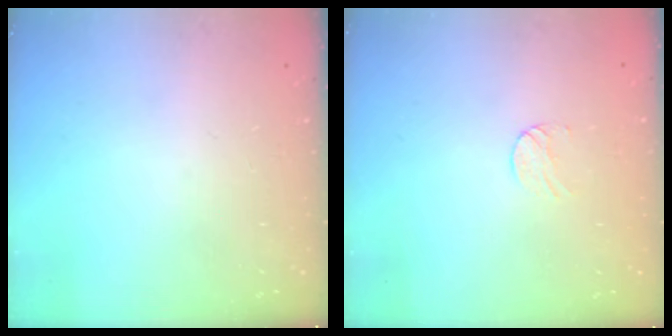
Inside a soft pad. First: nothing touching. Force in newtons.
{"total": 5.7, "press": 5.7, "slide": 0.4}